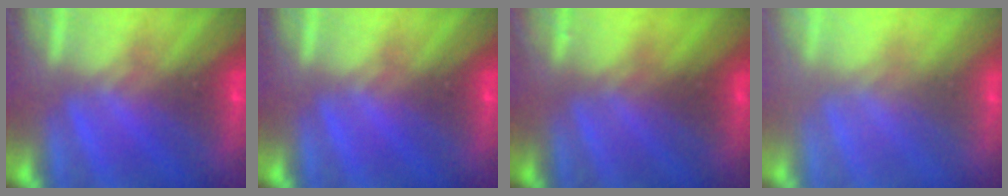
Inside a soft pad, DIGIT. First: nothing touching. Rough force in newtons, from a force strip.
{"total": 0.0}
{"total": 2.2}
{"total": 2.7}